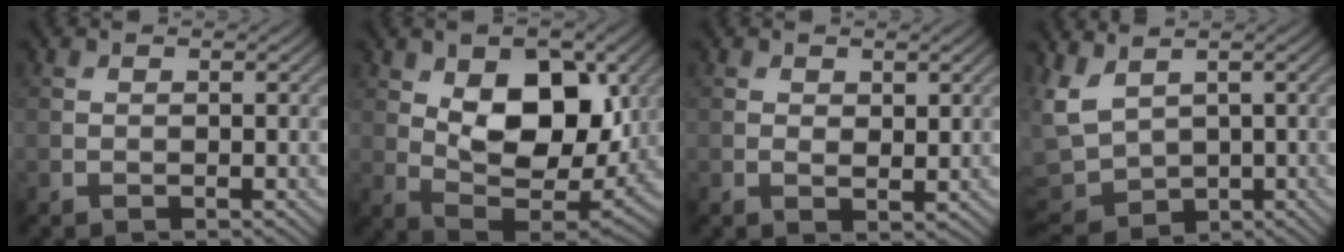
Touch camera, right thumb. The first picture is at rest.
{"total": 13.6, "force": [3.3, 7.7, 10.7], "torque": [-0.177, -0.008, 0.065]}
{"total": 1.6, "force": [0.8, 1.0, 1.0], "torque": [-0.020, -0.007, 0.016]}
{"total": 6.4, "force": [0.7, 4.4, 4.5], "torque": [-0.136, -0.019, 0.012]}